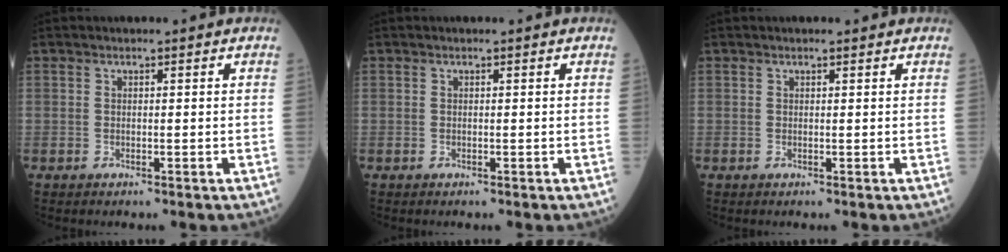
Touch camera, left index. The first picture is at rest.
{"total": 0.0}
{"total": 0.7, "force": [0.6, 0.0, 0.4], "torque": [-0.012, 0.003, 0.009]}